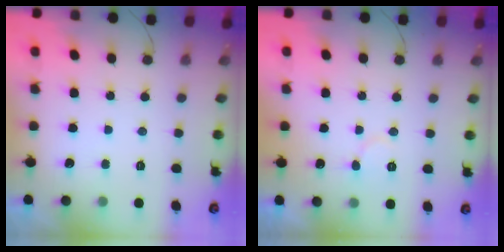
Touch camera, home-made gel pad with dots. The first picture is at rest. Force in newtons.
{"total": 6.0, "press": 6.0, "slide": 0.7}